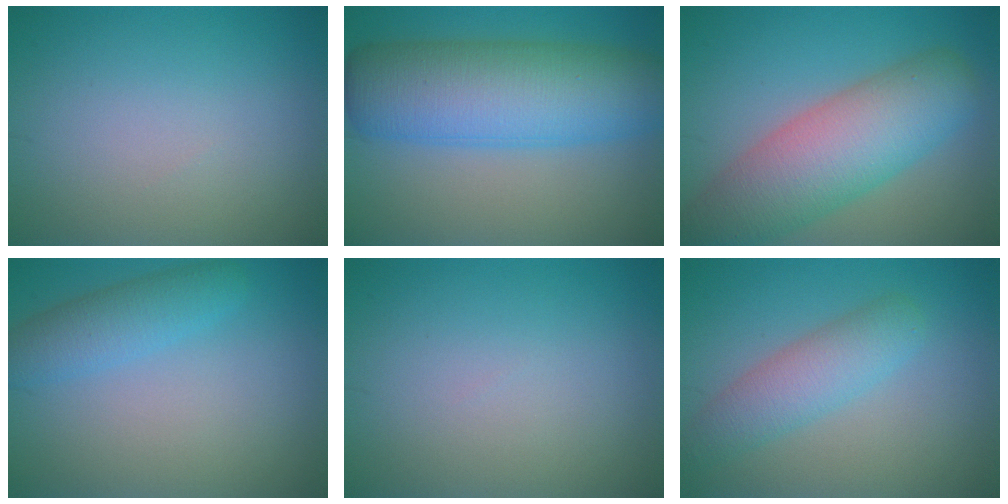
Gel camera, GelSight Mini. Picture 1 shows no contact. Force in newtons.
{"total": 10.8, "press": 10.8, "slide": 0.2}
{"total": 8.9, "press": 8.9, "slide": 0.6}
{"total": 3.2, "press": 3.2, "slide": 0.1}
{"total": 0.0}
{"total": 3.8, "press": 3.8, "slide": 0.3}